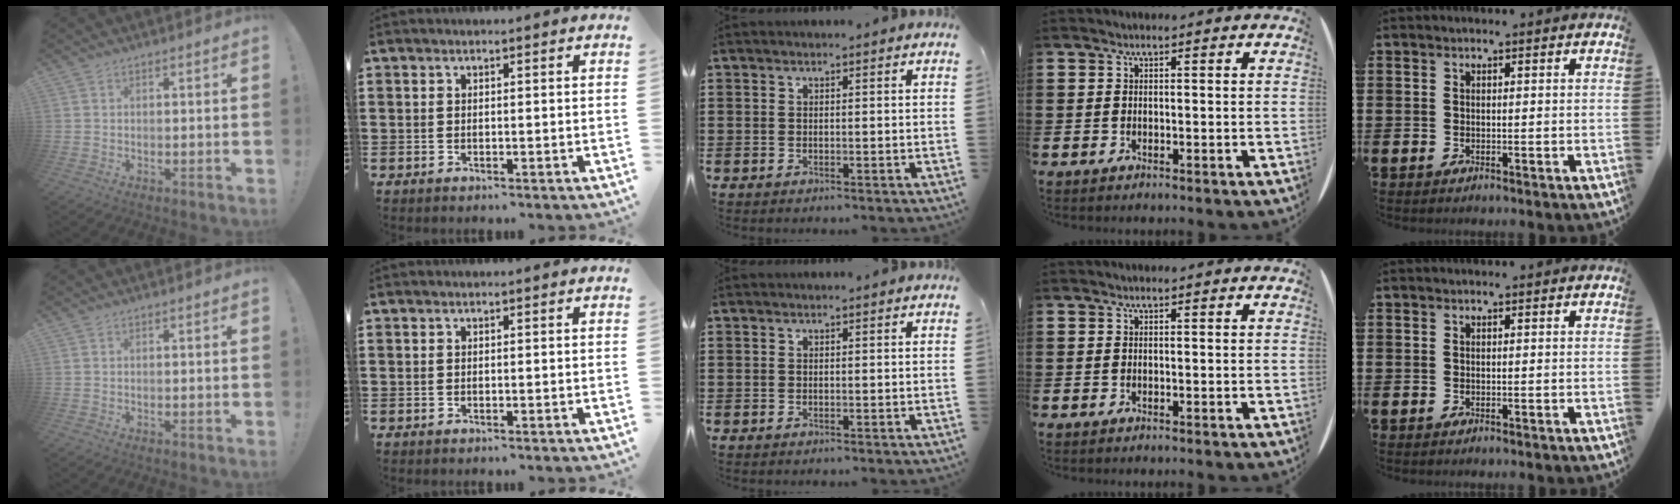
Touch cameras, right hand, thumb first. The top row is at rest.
{}